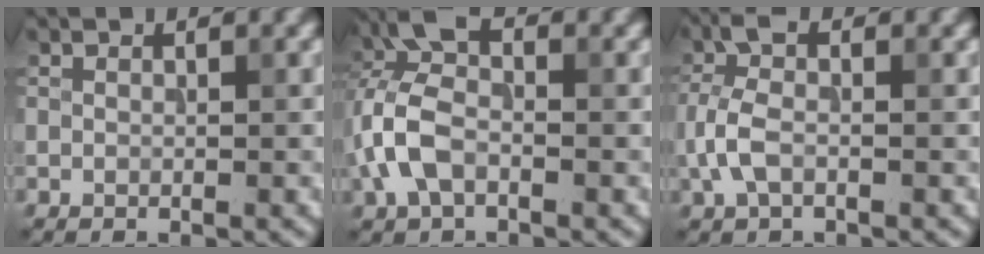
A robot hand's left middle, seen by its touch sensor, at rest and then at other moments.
{"total": 6.2, "force": [-0.8, 3.9, 4.8], "torque": [-0.117, 0.018, -0.032]}
{"total": 3.5, "force": [-0.7, 1.7, 2.9], "torque": [-0.074, 0.008, -0.024]}